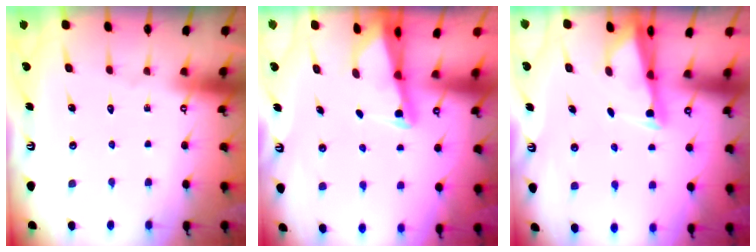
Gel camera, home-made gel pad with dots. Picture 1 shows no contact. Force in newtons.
{"total": 2.6, "press": 2.6, "slide": 0.3}
{"total": 2.7, "press": 2.6, "slide": 0.8}